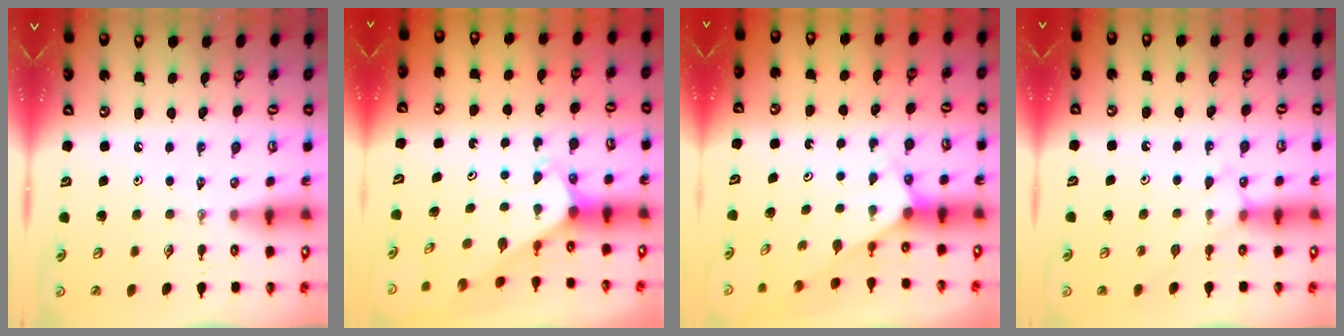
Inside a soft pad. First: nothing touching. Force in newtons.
{"total": 1.9, "press": 1.9, "slide": 0.1}
{"total": 2.6, "press": 2.6, "slide": 0.2}
{"total": 6.5, "press": 6.4, "slide": 0.9}